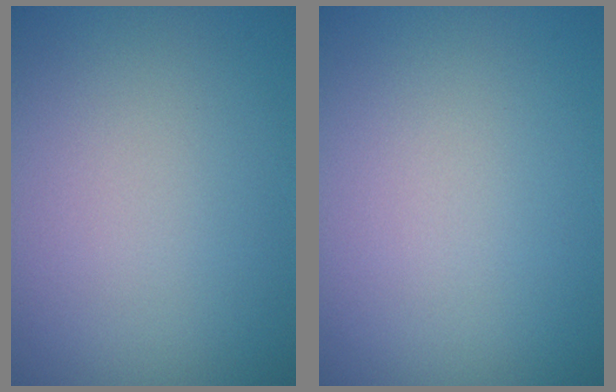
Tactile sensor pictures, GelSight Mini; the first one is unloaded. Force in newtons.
{"total": 0.0}